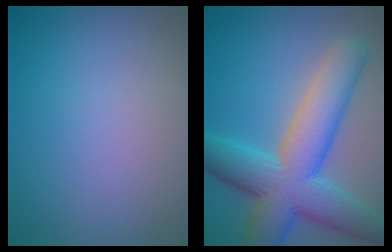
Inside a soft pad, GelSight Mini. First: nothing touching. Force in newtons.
{"total": 10.0, "press": 10.0, "slide": 0.7}